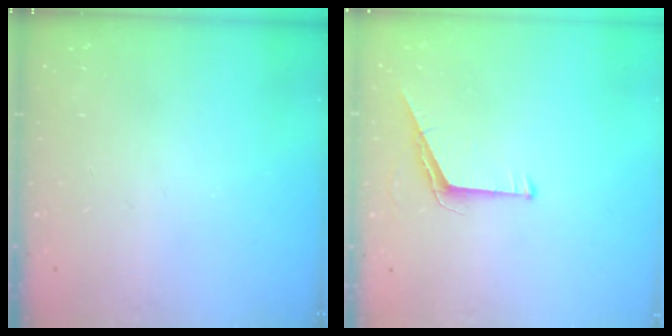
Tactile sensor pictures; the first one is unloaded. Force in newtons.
{"total": 5.6, "press": 5.6, "slide": 0.5}